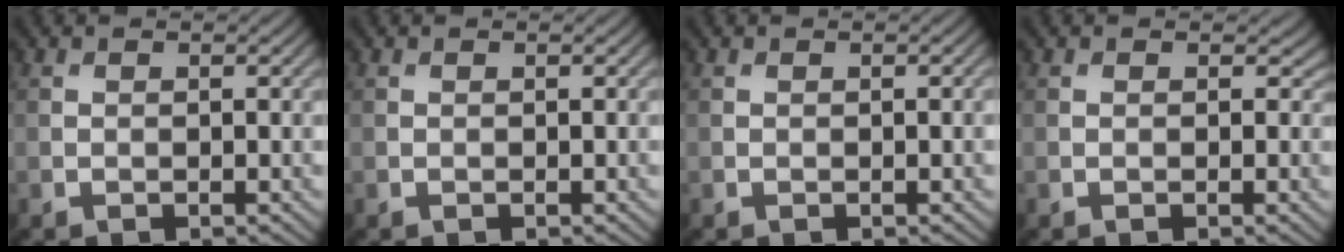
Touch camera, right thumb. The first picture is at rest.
{"total": 0.0}
{"total": 0.7, "force": [0.0, 0.1, 0.7], "torque": [-0.009, 0.000, 0.000]}
{"total": 0.7, "force": [0.1, 0.7, 0.3], "torque": [-0.006, -0.006, -0.002]}